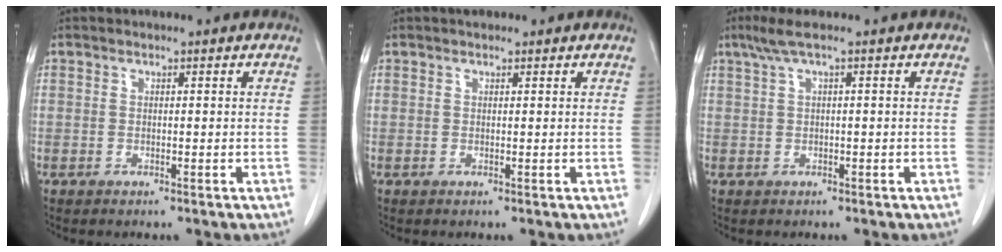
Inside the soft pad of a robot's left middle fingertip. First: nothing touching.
{"total": 1.0, "force": [0.8, 0.4, 0.4], "torque": [-0.013, 0.008, 0.013]}
{"total": 2.7, "force": [1.3, -0.2, 2.3], "torque": [-0.059, 0.022, 0.032]}